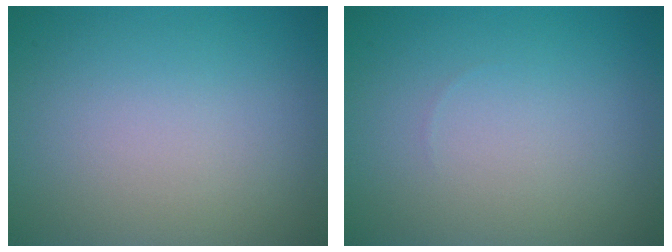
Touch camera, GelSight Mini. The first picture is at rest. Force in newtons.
{"total": 0.0}